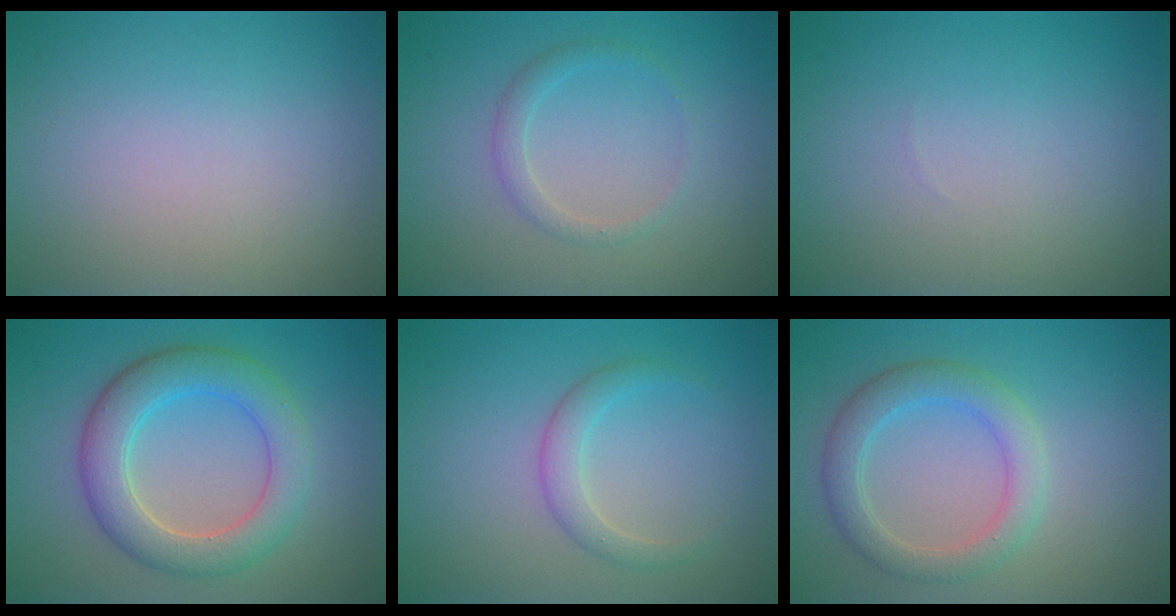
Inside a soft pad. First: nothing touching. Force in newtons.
{"total": 1.5, "press": 1.4, "slide": 0.0}
{"total": 0.0}
{"total": 5.8, "press": 5.8, "slide": 0.3}
{"total": 2.0, "press": 2.0, "slide": 0.1}
{"total": 3.6, "press": 3.6, "slide": 0.4}